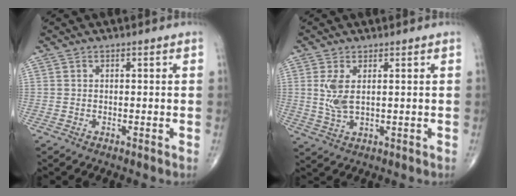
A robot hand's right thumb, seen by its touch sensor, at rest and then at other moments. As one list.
[{"total": 4.8, "force": [1.1, 2.1, 4.2], "torque": [-0.095, -0.009, 0.029]}]